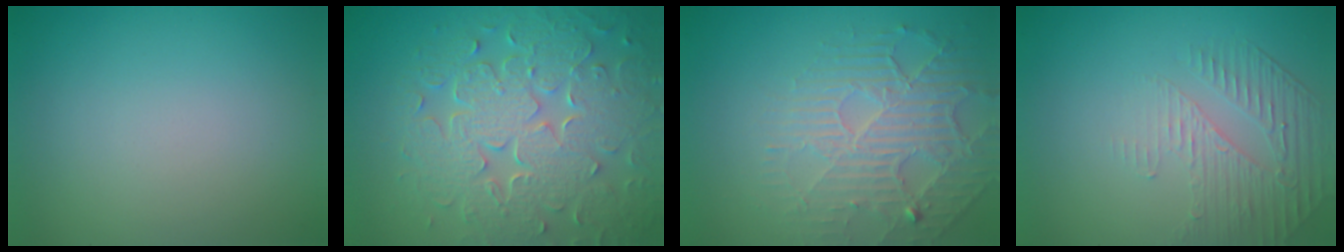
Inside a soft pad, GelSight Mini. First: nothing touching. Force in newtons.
{"total": 8.7, "press": 6.4, "slide": 6.0}
{"total": 4.2, "press": 3.8, "slide": 1.6}
{"total": 1.9, "press": 1.3, "slide": 1.3}